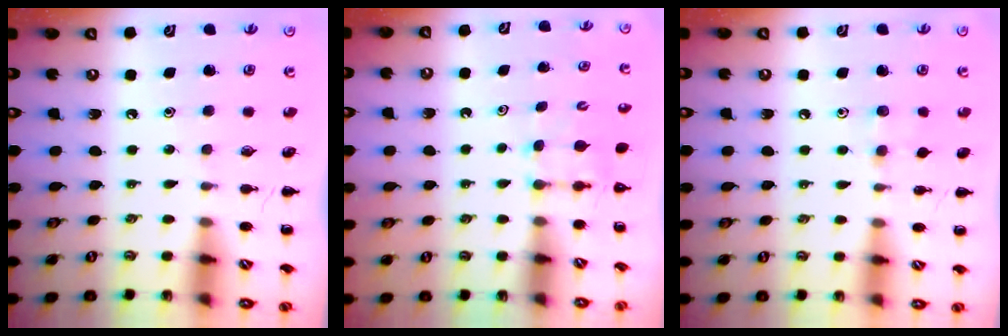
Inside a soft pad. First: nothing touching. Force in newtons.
{"total": 2.8, "press": 2.6, "slide": 1.1}
{"total": 6.4, "press": 6.1, "slide": 1.9}